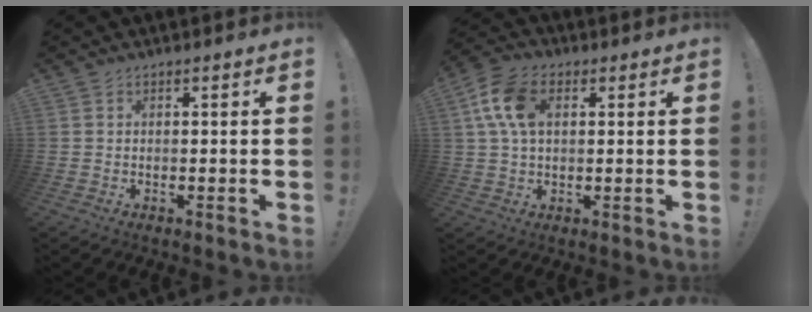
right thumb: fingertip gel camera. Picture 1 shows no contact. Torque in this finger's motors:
{"motor_torque": [-0.13, 0.70, 0.93, -0.26, 0.20]}